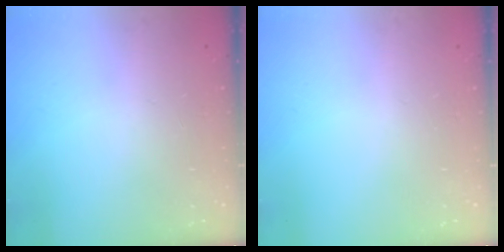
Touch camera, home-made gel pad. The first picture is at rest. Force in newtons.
{"total": 0.0}